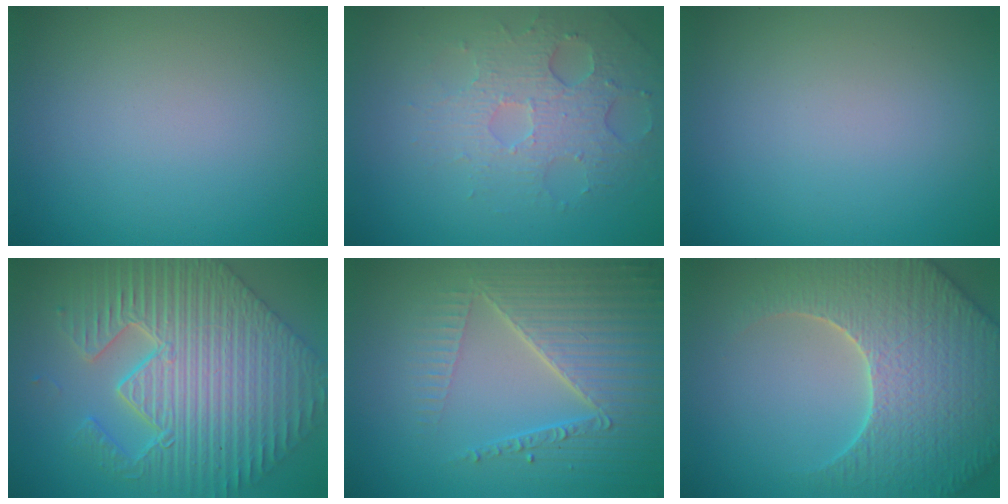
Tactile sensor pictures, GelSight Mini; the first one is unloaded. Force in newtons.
{"total": 3.9, "press": 3.6, "slide": 1.5}
{"total": 0.0}
{"total": 9.5, "press": 7.4, "slide": 6.0}
{"total": 6.2, "press": 5.0, "slide": 3.7}
{"total": 7.5, "press": 7.2, "slide": 2.1}